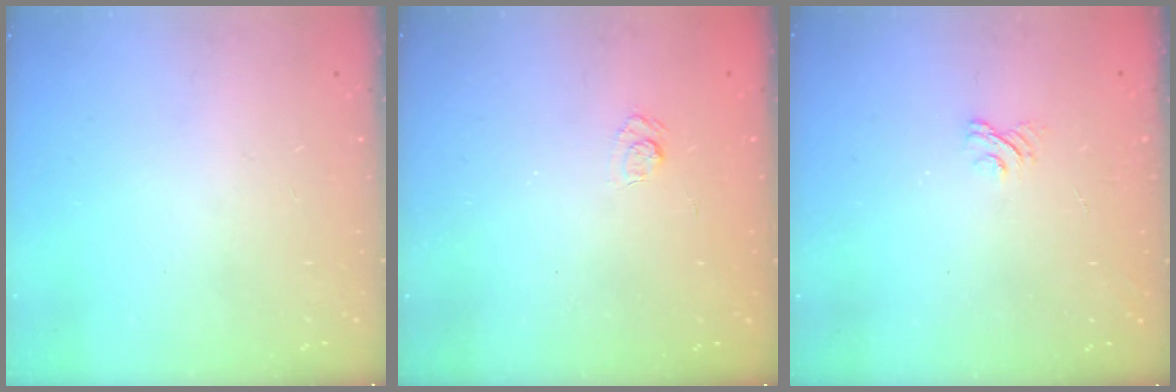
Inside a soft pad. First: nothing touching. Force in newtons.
{"total": 2.5, "press": 2.1, "slide": 1.3}
{"total": 2.9, "press": 2.6, "slide": 1.2}